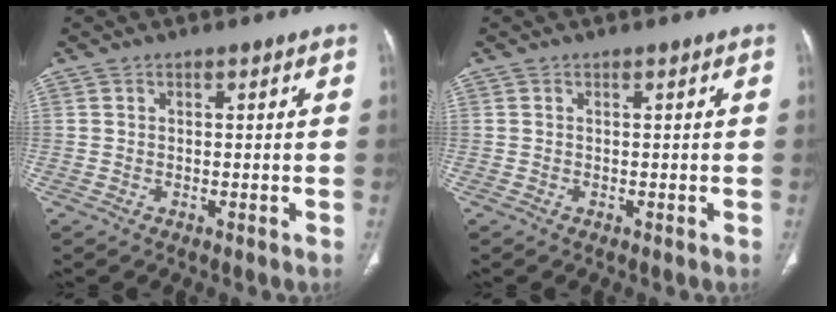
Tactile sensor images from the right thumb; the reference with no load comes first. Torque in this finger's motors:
{"motor_torque": [-0.32, 0.08, 0.28, 0.17, -0.02]}